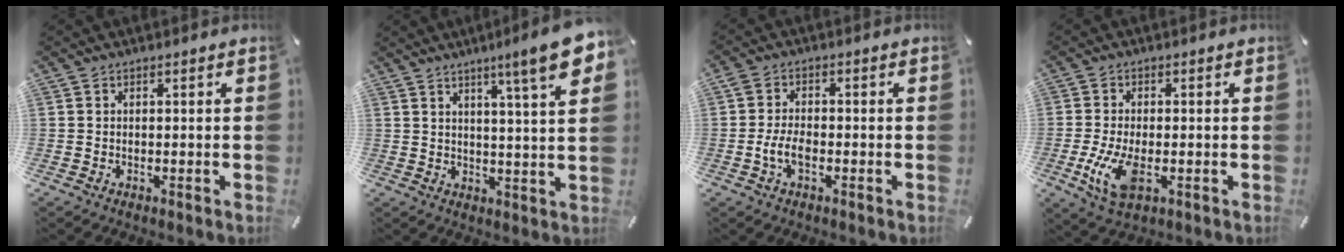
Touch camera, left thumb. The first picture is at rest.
{"total": 12.3, "force": [6.7, 0.4, 10.3], "torque": [-0.156, -0.034, 0.102]}
{"total": 5.1, "force": [-1.5, 2.8, 3.9], "torque": [-0.085, 0.006, -0.030]}
{"total": 8.8, "force": [-2.0, 4.2, 7.4], "torque": [-0.171, -0.013, -0.035]}